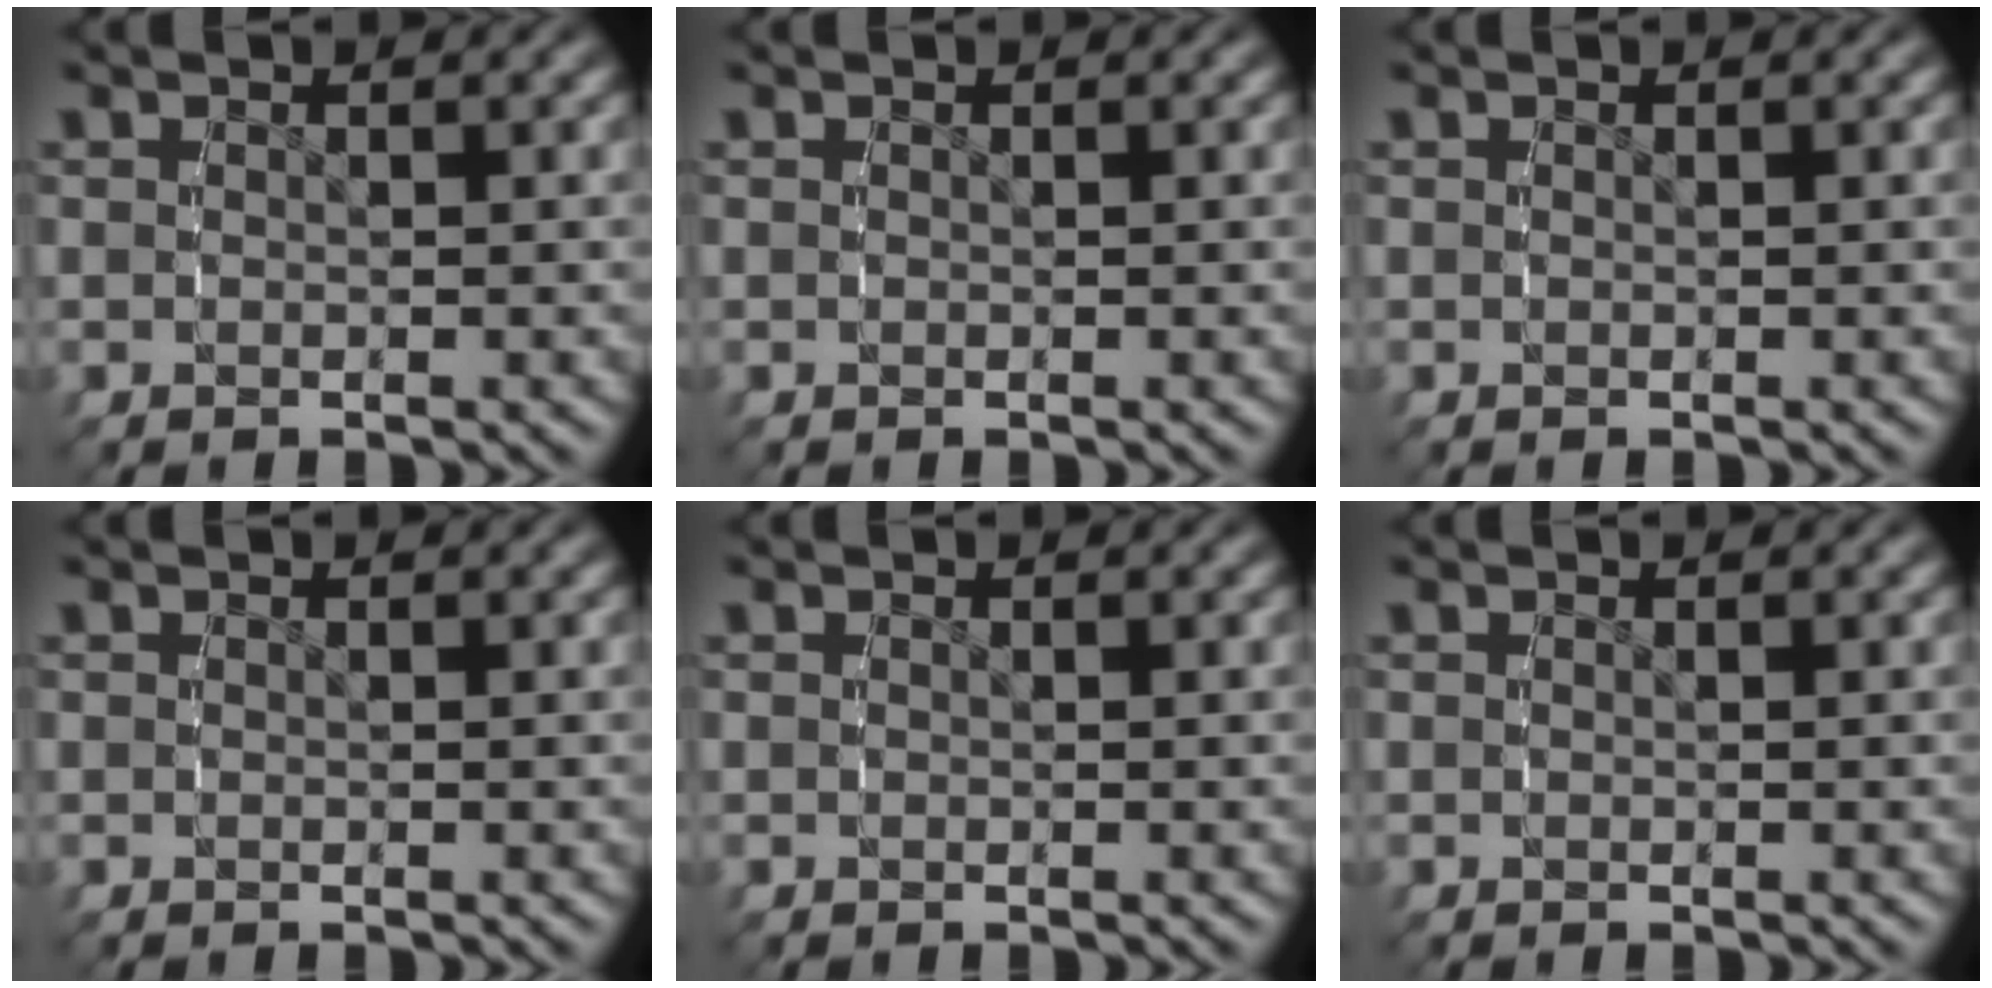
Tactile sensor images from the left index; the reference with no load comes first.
{"total": 0.0}
{"total": 0.0}
{"total": 0.0}
{"total": 0.0}
{"total": 0.0}